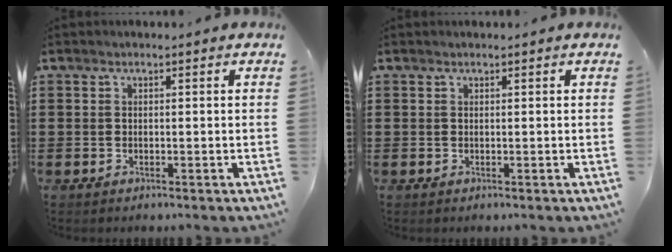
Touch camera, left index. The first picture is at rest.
{"total": 0.0}